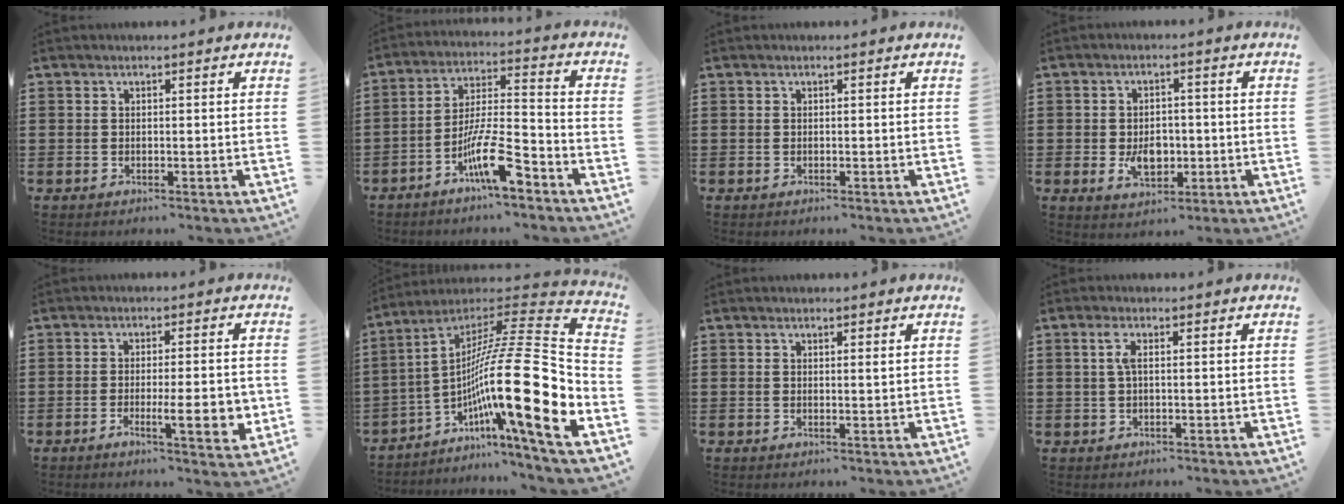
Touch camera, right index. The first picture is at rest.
{"total": 10.2, "force": [-6.2, 2.0, 7.8], "torque": [-0.149, 0.005, -0.111]}
{"total": 0.0}
{"total": 5.0, "force": [-0.9, 3.3, 3.7], "torque": [-0.054, -0.001, -0.017]}
{"total": 7.8, "force": [-1.8, 1.6, 7.4], "torque": [-0.099, -0.010, -0.027]}
{"total": 21.1, "force": [-4.4, 2.6, 20.5], "torque": [-0.358, -0.035, -0.089]}
{"total": 0.7, "force": [0.4, 0.1, 0.5], "torque": [-0.012, -0.001, 0.009]}
{"total": 2.4, "force": [0.3, 0.6, 2.3], "torque": [-0.047, 0.001, 0.004]}